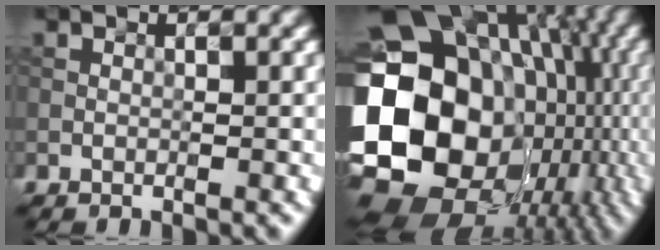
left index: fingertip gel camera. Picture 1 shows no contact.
{"total": 22.2, "force": [-0.1, 17.8, 13.2], "torque": [-0.251, -0.003, 0.004]}